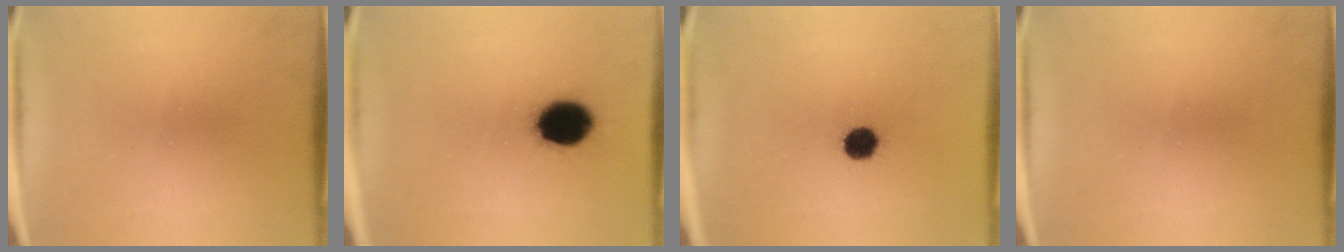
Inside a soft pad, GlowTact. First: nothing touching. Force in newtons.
{"total": 12.0}
{"total": 4.7}
{"total": 0.0}